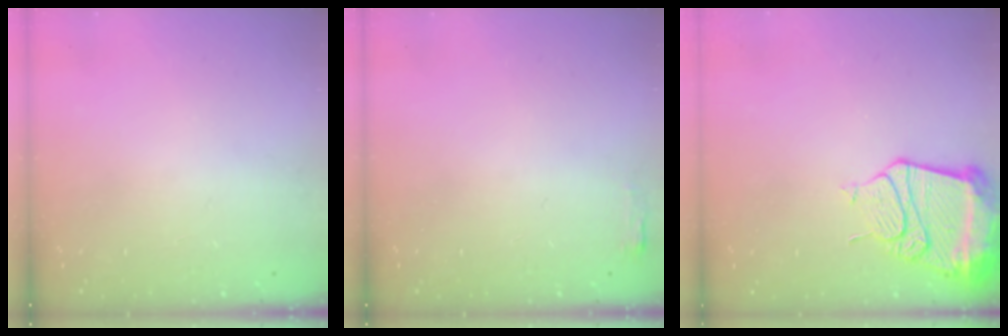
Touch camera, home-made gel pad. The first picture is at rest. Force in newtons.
{"total": 2.7, "press": 2.6, "slide": 0.8}
{"total": 14.5, "press": 14.4, "slide": 1.7}